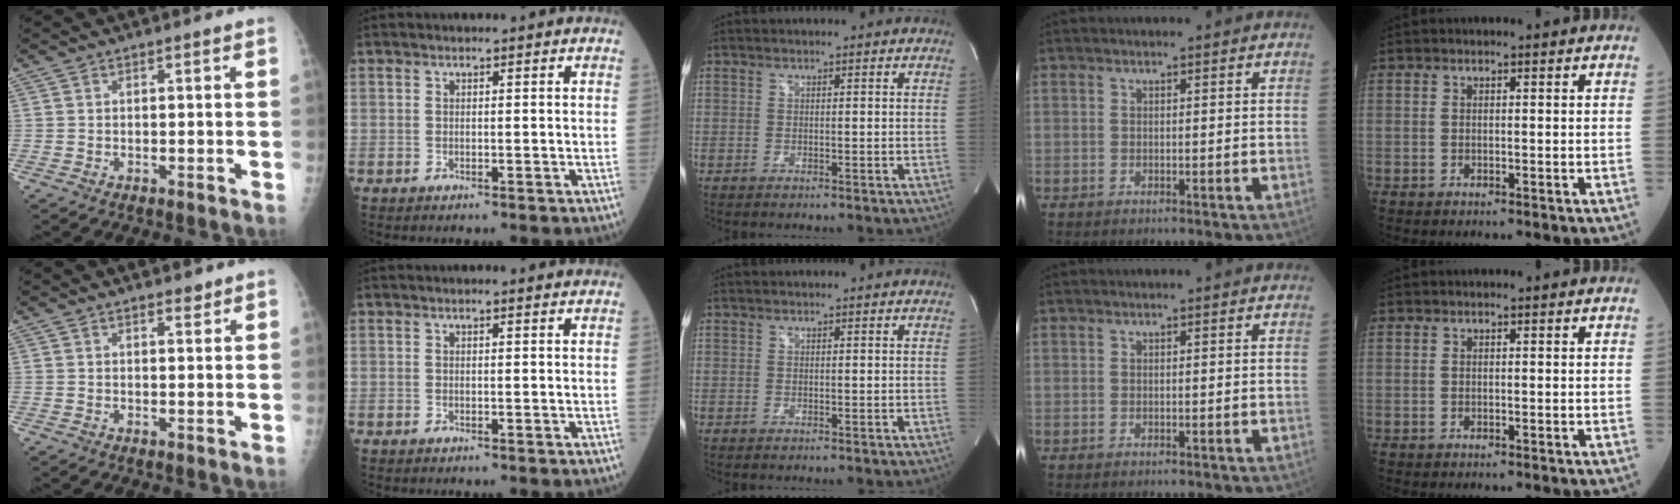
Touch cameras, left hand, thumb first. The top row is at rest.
{"thumb": {"total": 1.8, "force": [1.4, 0.7, 0.8], "torque": [-0.004, -0.009, 0.019]}, "index": {"total": 1.0, "force": [1.0, 0.1, 0.4], "torque": [-0.012, 0.003, 0.010]}}